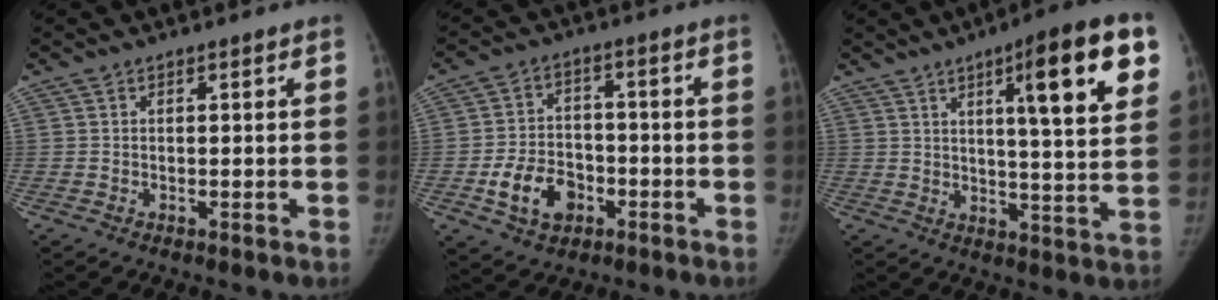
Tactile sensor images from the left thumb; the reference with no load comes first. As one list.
[{"total": 9.7, "force": [-4.0, 7.1, 5.3], "torque": [-0.072, 0.025, -0.065]}, {"total": 17.4, "force": [7.4, 3.1, 15.4], "torque": [-0.194, -0.021, 0.101]}]